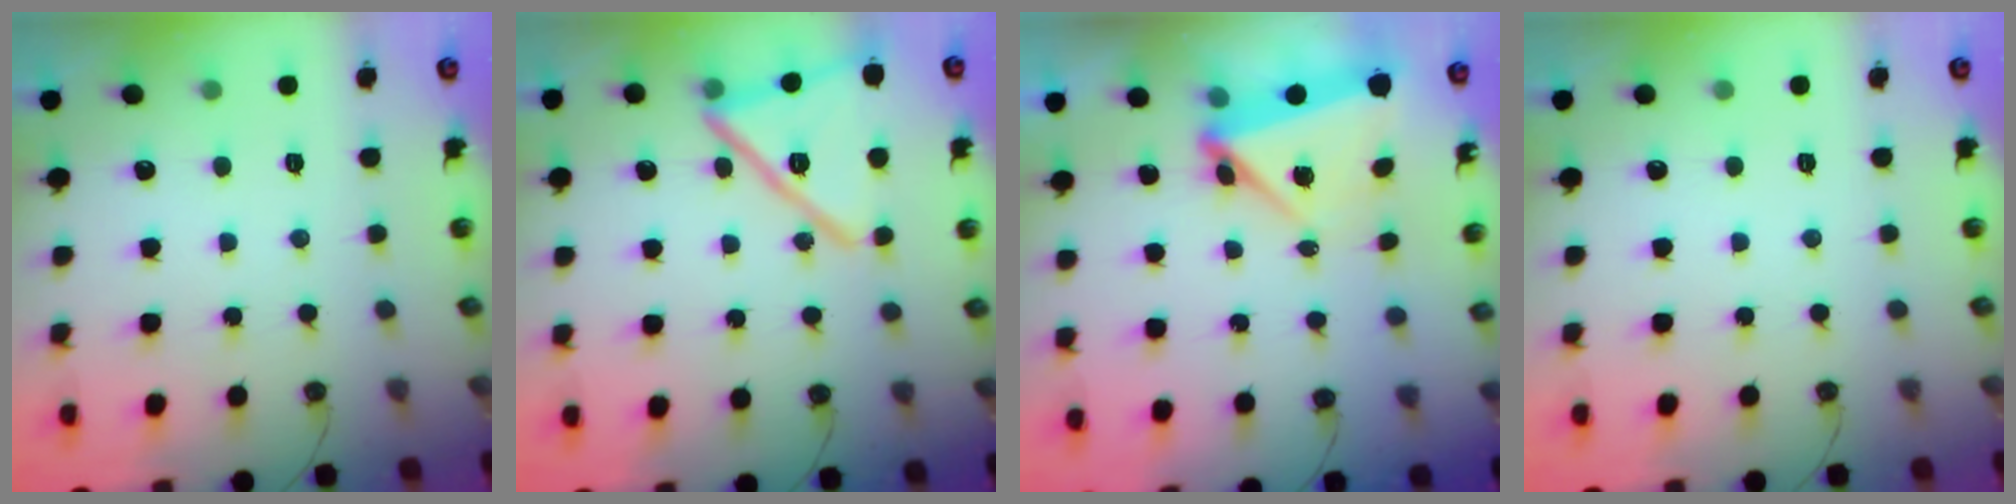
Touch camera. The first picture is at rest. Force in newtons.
{"total": 18.5, "press": 18.4, "slide": 2.5}
{"total": 5.4, "press": 5.2, "slide": 1.2}
{"total": 0.0}